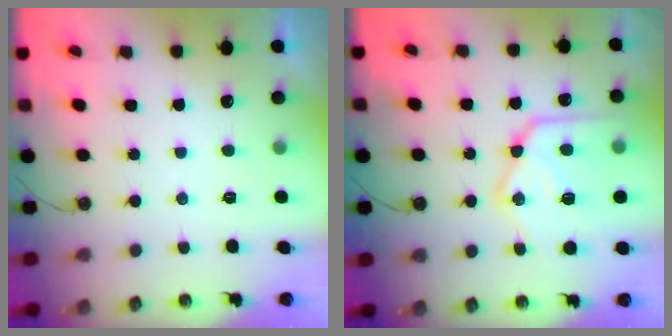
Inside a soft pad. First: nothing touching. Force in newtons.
{"total": 20.2, "press": 20.1, "slide": 1.9}